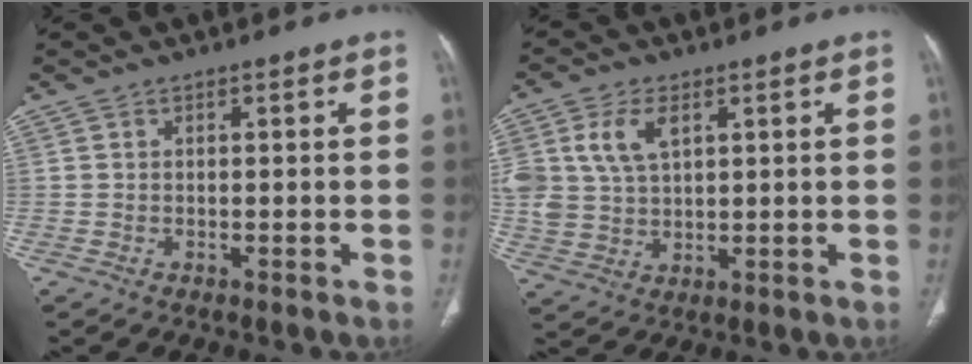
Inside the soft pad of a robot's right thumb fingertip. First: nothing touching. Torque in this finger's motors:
{"motor_torque": [-0.25, 1.14, 0.73, 0.79, 0.36]}